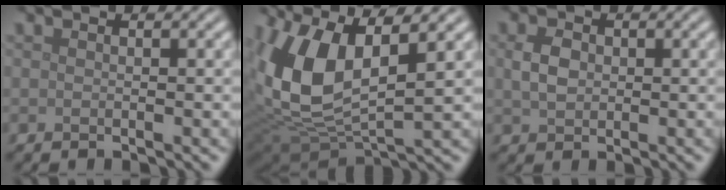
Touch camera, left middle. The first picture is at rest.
{"total": 10.7, "force": [2.5, 5.1, 9.1], "torque": [-0.206, -0.004, 0.047]}
{"total": 2.3, "force": [0.3, 1.8, 1.5], "torque": [-0.033, 0.002, 0.004]}